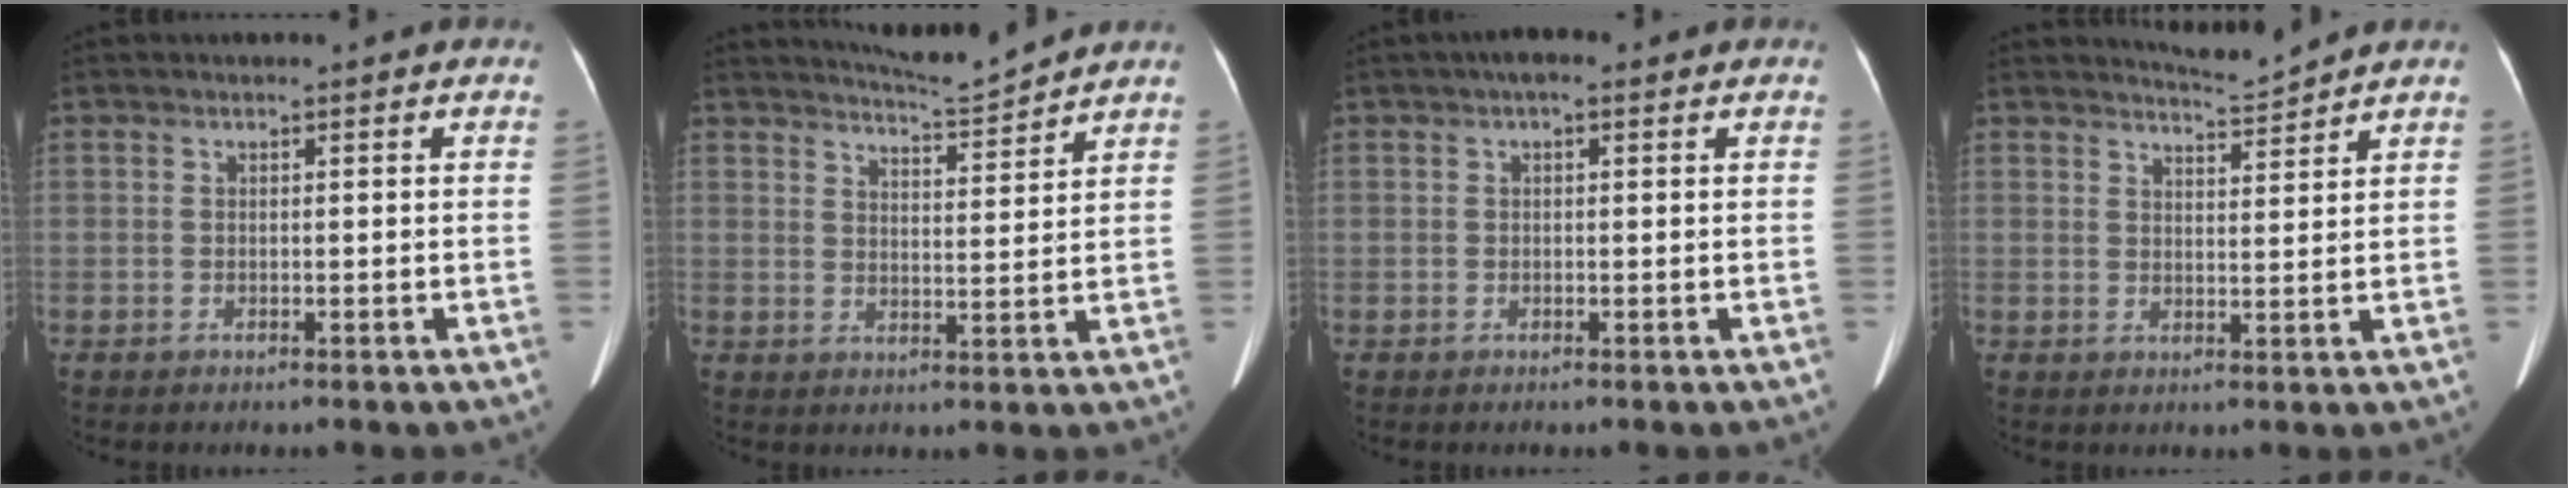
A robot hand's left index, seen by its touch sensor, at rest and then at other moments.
{"total": 6.7, "force": [6.6, -0.9, 1.0], "torque": [-0.029, -0.011, 0.107]}
{"total": 2.3, "force": [1.2, 0.9, 1.8], "torque": [-0.027, 0.018, 0.015]}
{"total": 3.6, "force": [3.5, -1.0, -0.2], "torque": [-0.003, -0.013, 0.061]}